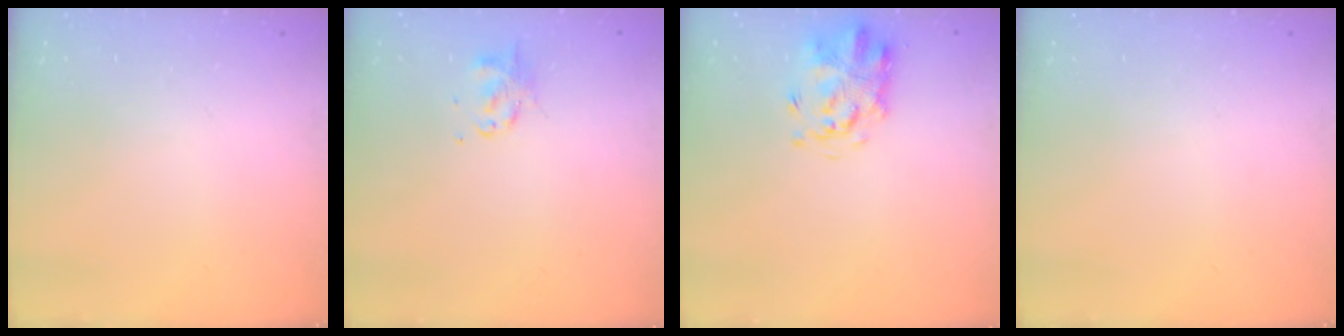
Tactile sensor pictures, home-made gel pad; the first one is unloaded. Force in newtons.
{"total": 2.8, "press": 2.7, "slide": 0.6}
{"total": 3.5, "press": 3.4, "slide": 1.0}
{"total": 0.0}